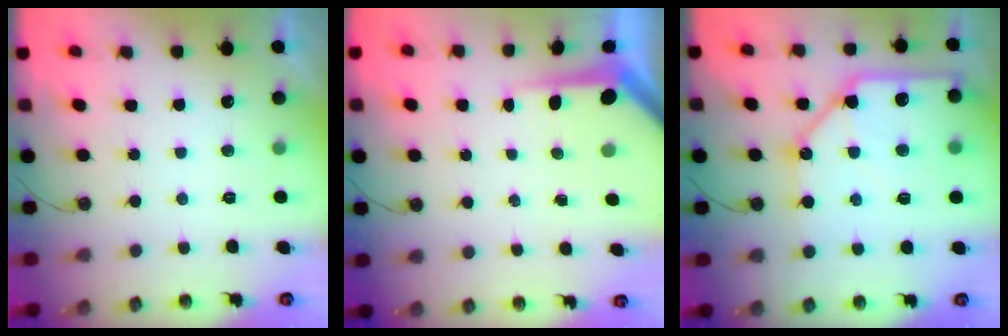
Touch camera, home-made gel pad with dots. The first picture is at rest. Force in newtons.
{"total": 4.7, "press": 4.6, "slide": 0.4}
{"total": 14.5, "press": 14.4, "slide": 1.7}